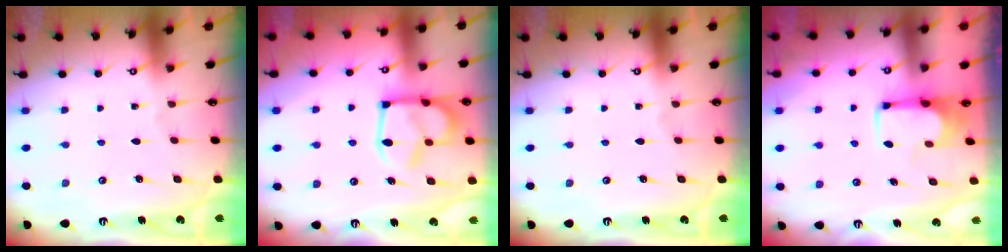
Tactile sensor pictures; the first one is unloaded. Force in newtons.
{"total": 9.0, "press": 8.9, "slide": 1.5}
{"total": 0.0}
{"total": 3.5, "press": 3.5, "slide": 0.2}